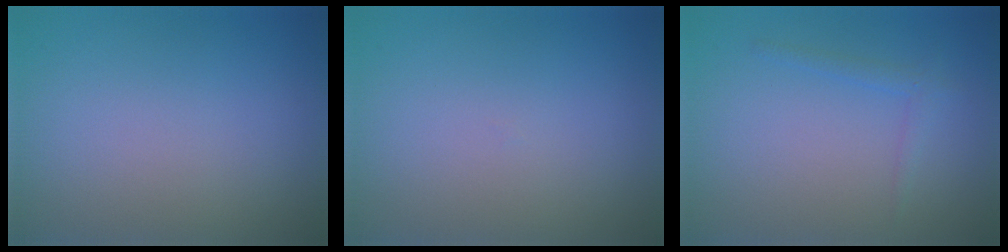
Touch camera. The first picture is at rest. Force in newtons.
{"total": 0.0}
{"total": 1.2, "press": 1.2, "slide": 0.1}